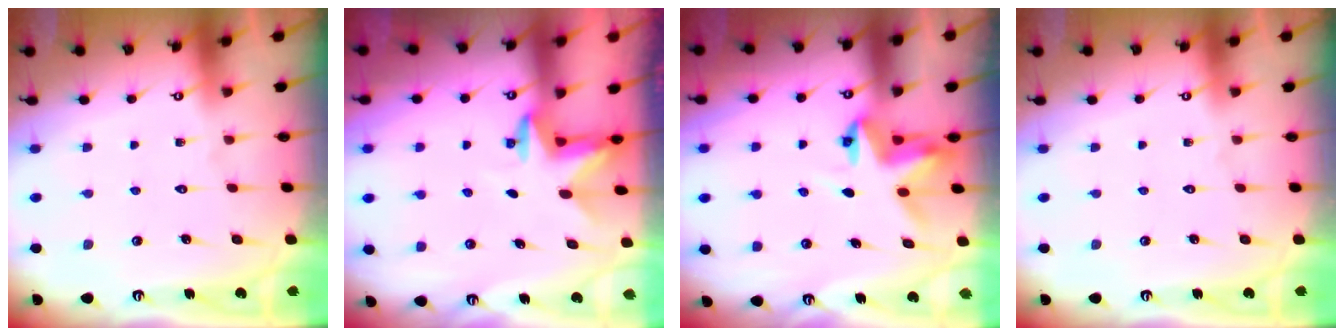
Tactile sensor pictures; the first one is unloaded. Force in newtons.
{"total": 2.8, "press": 2.7, "slide": 0.7}
{"total": 4.6, "press": 4.6, "slide": 0.2}
{"total": 0.0}